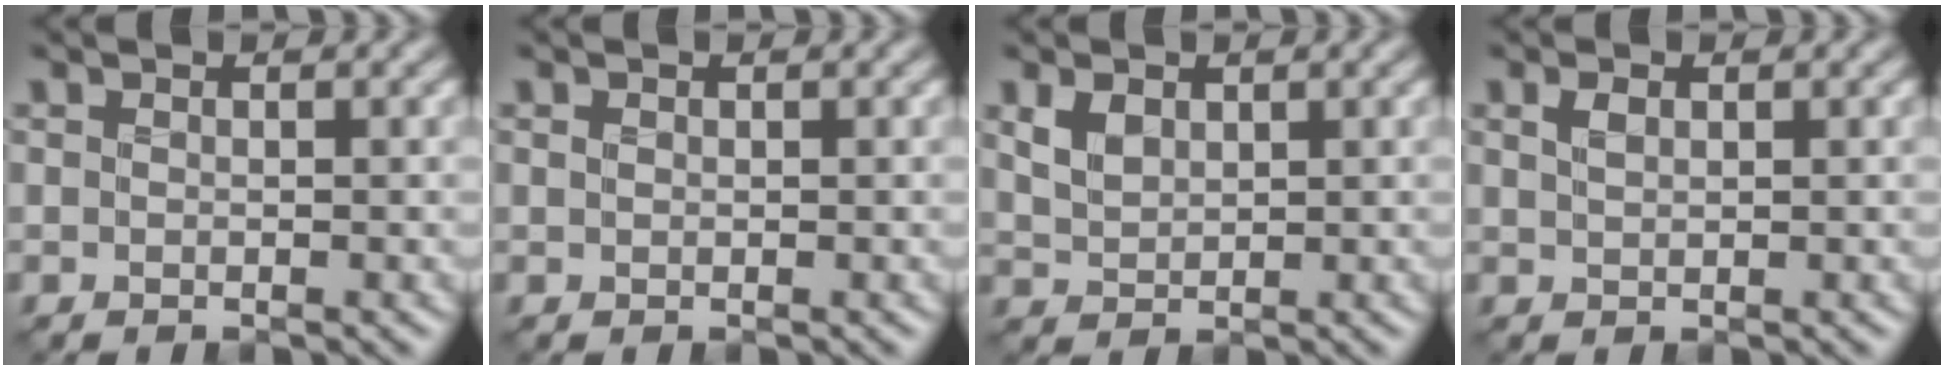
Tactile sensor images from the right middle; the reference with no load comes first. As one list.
[{"total": 0.0}, {"total": 2.0, "force": [0.8, 1.3, 1.2], "torque": [-0.033, -0.003, 0.021]}, {"total": 0.9, "force": [0.3, 0.5, 0.7], "torque": [-0.019, 0.000, 0.010]}]